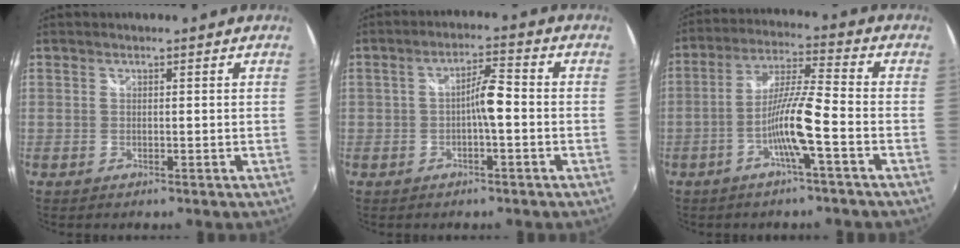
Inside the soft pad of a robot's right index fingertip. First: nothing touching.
{"total": 3.4, "force": [-0.9, -1.1, 3.1], "torque": [-0.048, 0.002, -0.013]}
{"total": 9.2, "force": [-4.0, -0.3, 8.3], "torque": [-0.171, 0.005, -0.078]}